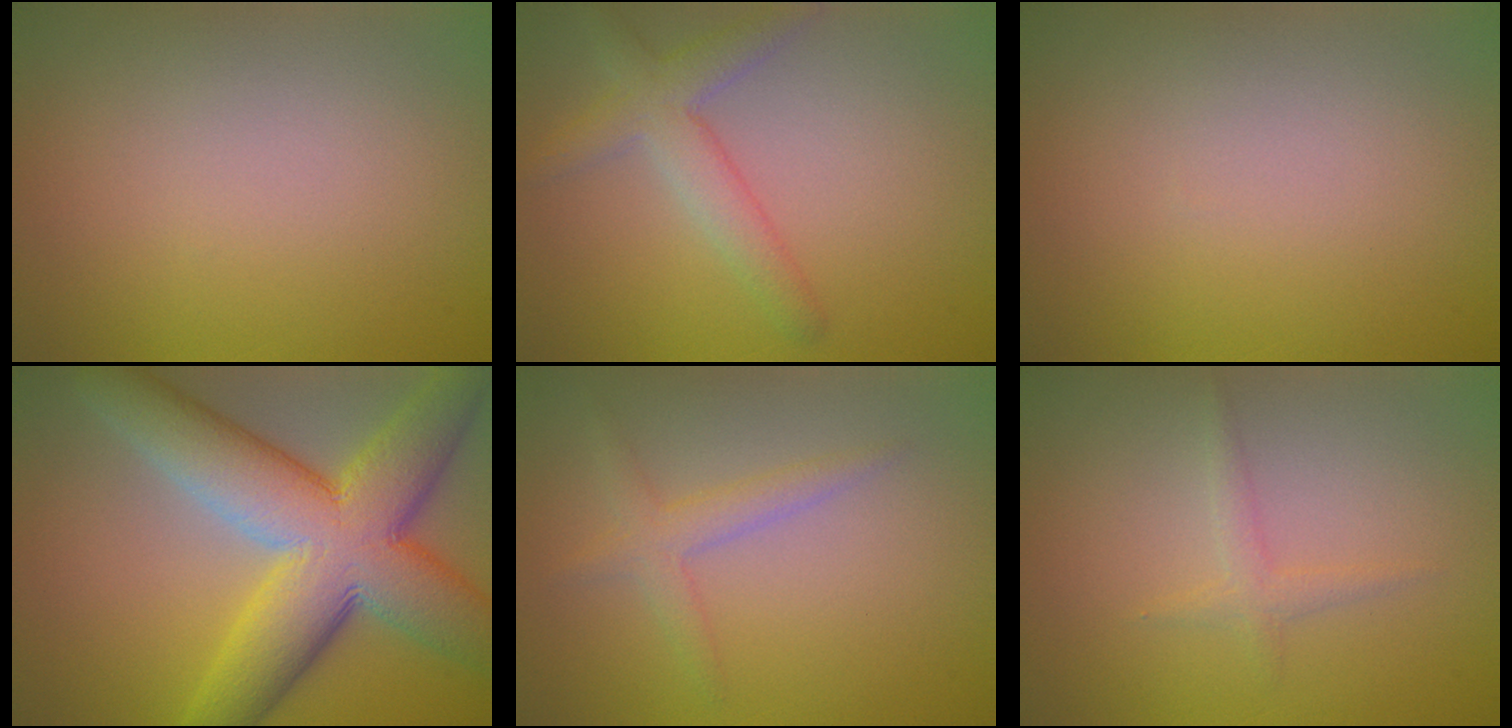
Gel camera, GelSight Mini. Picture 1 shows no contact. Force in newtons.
{"total": 3.6, "press": 3.6, "slide": 0.1}
{"total": 0.0}
{"total": 12.6, "press": 12.5, "slide": 0.8}
{"total": 2.1, "press": 2.1, "slide": 0.2}
{"total": 1.3, "press": 1.3, "slide": 0.1}